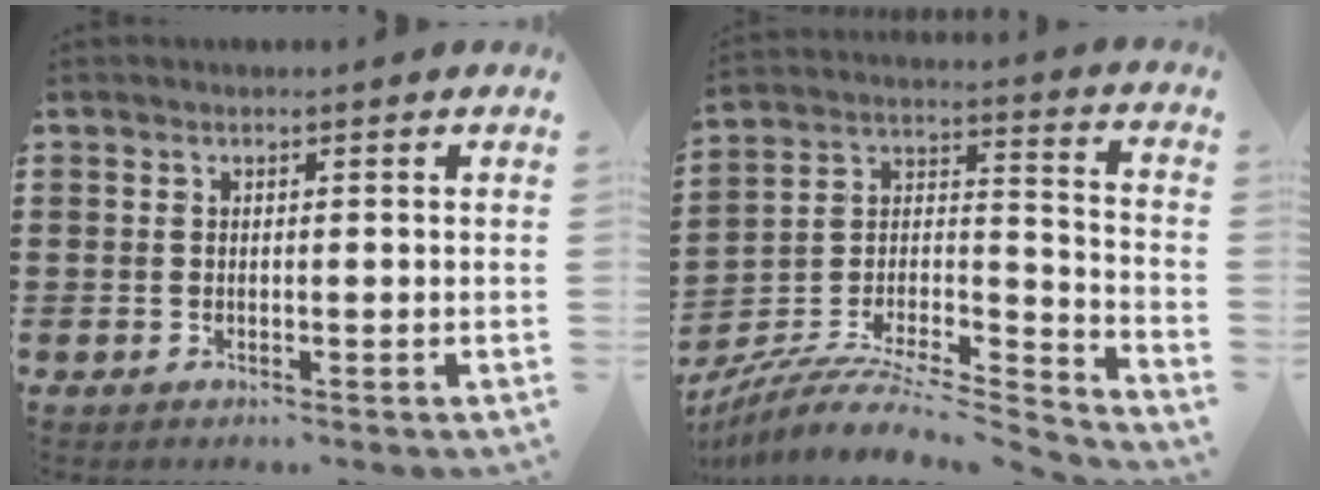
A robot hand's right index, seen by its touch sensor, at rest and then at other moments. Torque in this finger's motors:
{"motor_torque": [-0.69, 0.79, -1.05, 0.03]}